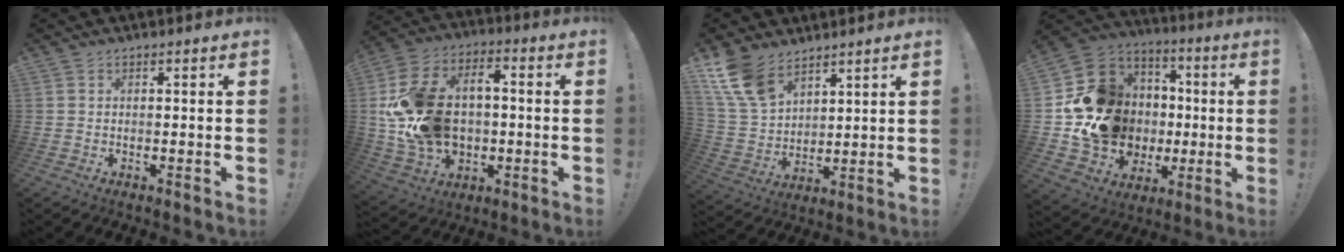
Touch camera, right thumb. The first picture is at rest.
{"total": 20.7, "force": [-0.1, 15.5, 13.7], "torque": [-0.259, 0.014, 0.012]}
{"total": 14.0, "force": [9.2, 8.1, 6.8], "torque": [-0.143, -0.048, 0.181]}
{"total": 19.6, "force": [0.0, 17.9, 8.0], "torque": [-0.115, 0.007, 0.053]}